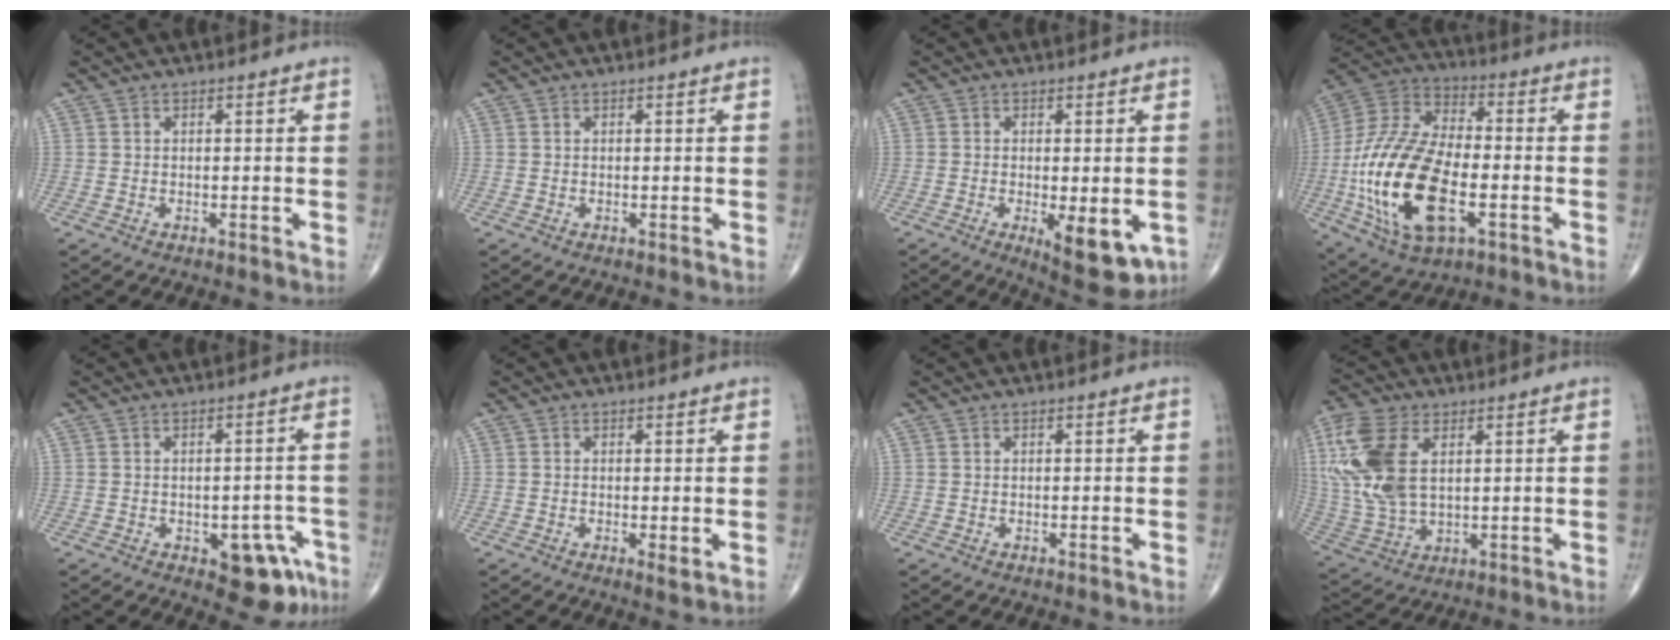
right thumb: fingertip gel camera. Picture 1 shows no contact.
{"total": 0.0}
{"total": 9.5, "force": [-3.0, 3.6, 8.3], "torque": [-0.103, -0.016, -0.035]}
{"total": 24.9, "force": [-5.7, 12.6, 20.8], "torque": [-0.434, 0.011, -0.095]}
{"total": 8.6, "force": [-4.0, 4.4, 6.3], "torque": [-0.044, 0.021, -0.041]}
{"total": 1.7, "force": [-0.2, 0.5, 1.6], "torque": [-0.033, -0.009, -0.005]}
{"total": 0.0}
{"total": 16.2, "force": [4.4, 9.2, 12.6], "torque": [-0.292, -0.007, 0.090]}